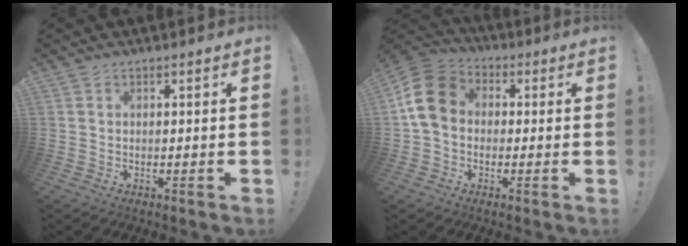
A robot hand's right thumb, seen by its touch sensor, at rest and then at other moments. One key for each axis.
{"total": 12.2, "fx": 0.6, "fy": 9.5, "fz": 7.6, "tx": -0.131, "ty": 0.018, "tz": 0.016}